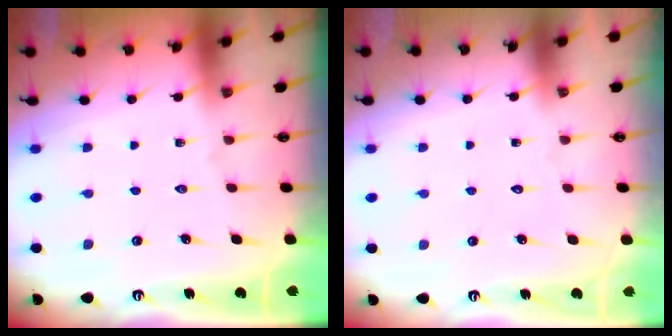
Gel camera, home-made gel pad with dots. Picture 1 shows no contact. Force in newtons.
{"total": 1.5, "press": 1.5, "slide": 0.1}